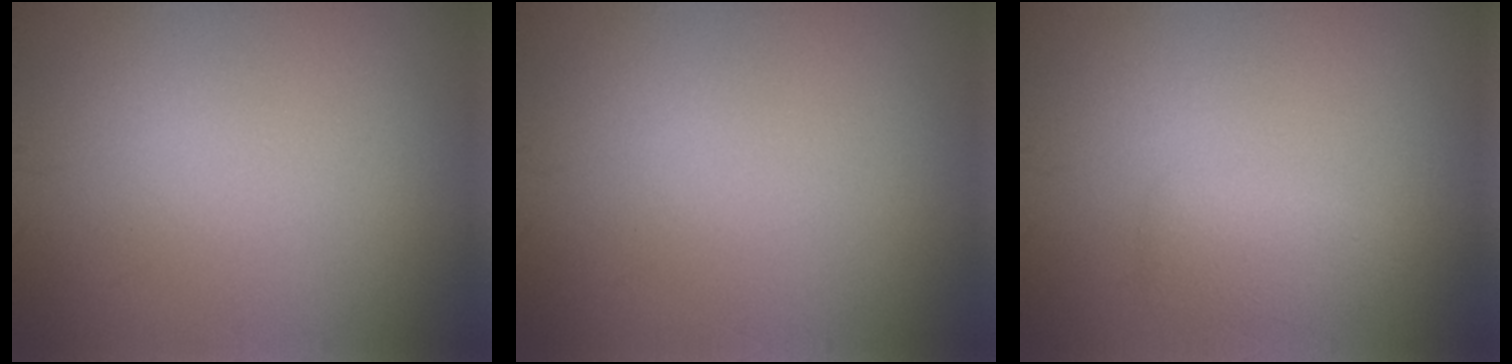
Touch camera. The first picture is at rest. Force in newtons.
{"total": 0.0}
{"total": 1.8, "press": 1.8, "slide": 0.0}